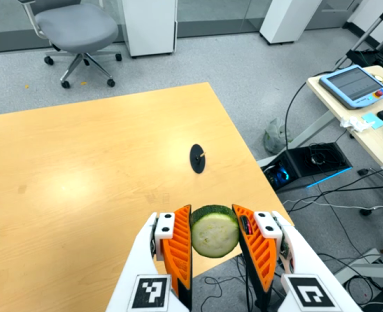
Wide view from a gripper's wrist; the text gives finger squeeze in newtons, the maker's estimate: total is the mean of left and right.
{"total": 11.3, "left": 10.3, "right": 12.3}